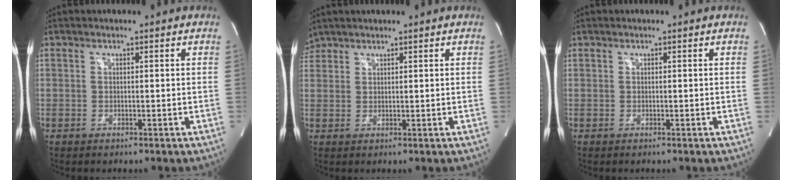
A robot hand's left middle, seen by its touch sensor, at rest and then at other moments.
{"total": 2.5, "force": [2.4, 0.6, 0.1], "torque": [-0.007, 0.022, 0.048]}
{"total": 0.0}